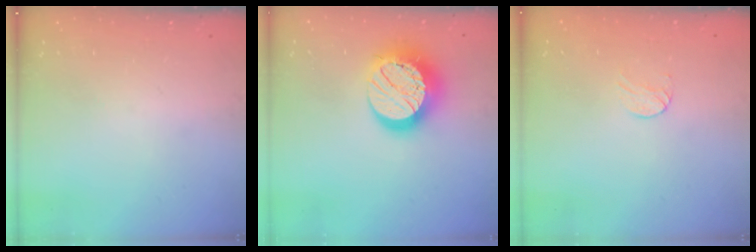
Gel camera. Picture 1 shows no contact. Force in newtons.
{"total": 16.5, "press": 16.5, "slide": 1.0}
{"total": 5.7, "press": 5.7, "slide": 0.4}